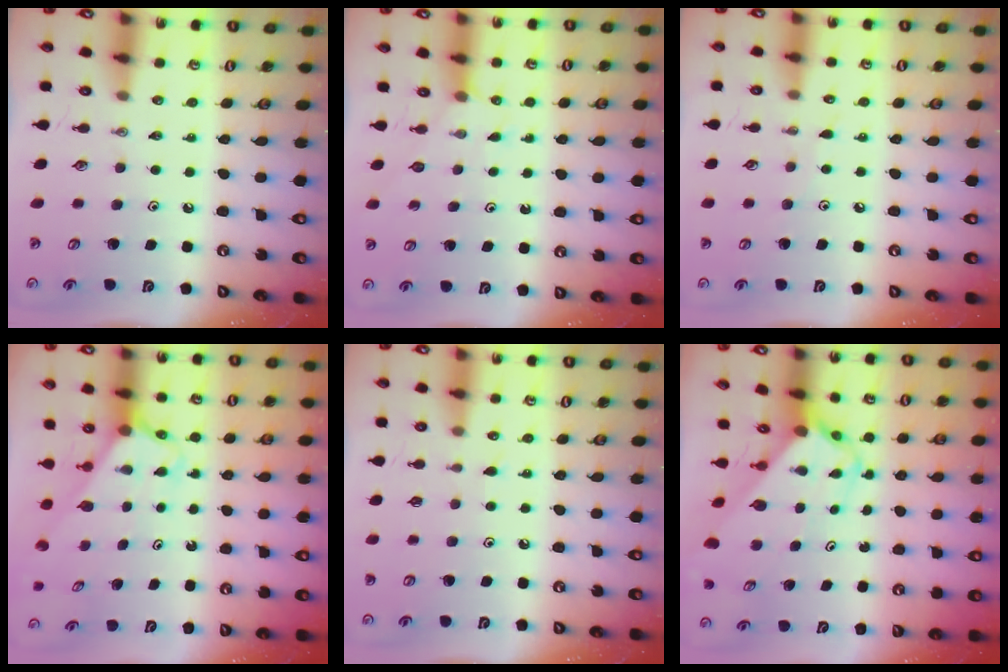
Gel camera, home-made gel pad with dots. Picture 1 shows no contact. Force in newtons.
{"total": 3.0, "press": 2.9, "slide": 0.4}
{"total": 3.0, "press": 3.0, "slide": 0.4}
{"total": 2.4, "press": 2.4, "slide": 0.2}
{"total": 6.1, "press": 6.1, "slide": 0.5}
{"total": 3.9, "press": 3.9, "slide": 0.3}